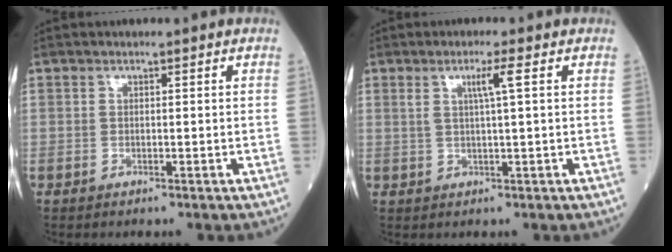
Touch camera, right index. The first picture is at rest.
{"total": 3.3, "force": [1.2, -0.5, 3.0], "torque": [-0.057, -0.001, 0.021]}